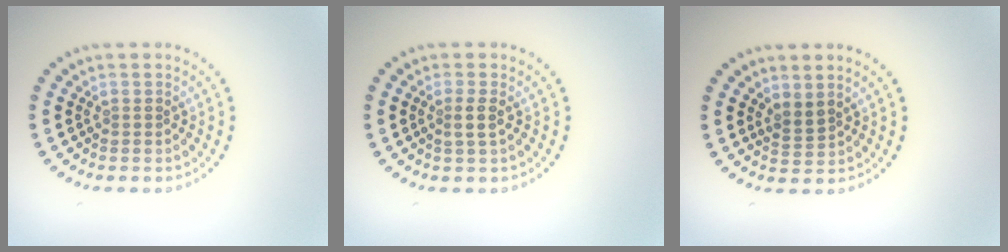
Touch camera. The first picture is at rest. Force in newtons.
{"total": 1.4, "press": 1.1, "slide": 0.8}
{"total": 1.5, "press": 1.2, "slide": 1.0}